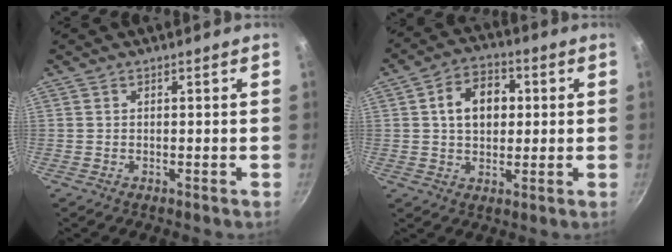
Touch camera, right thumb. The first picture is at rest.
{"total": 9.6, "force": [1.6, 6.9, 6.5], "torque": [-0.076, 0.012, 0.019]}